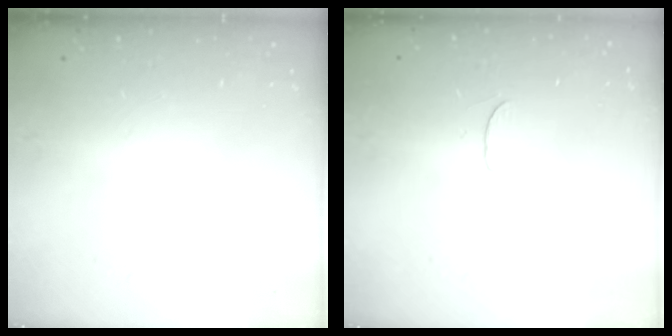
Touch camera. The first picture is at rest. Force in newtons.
{"total": 4.1, "press": 4.1, "slide": 0.3}